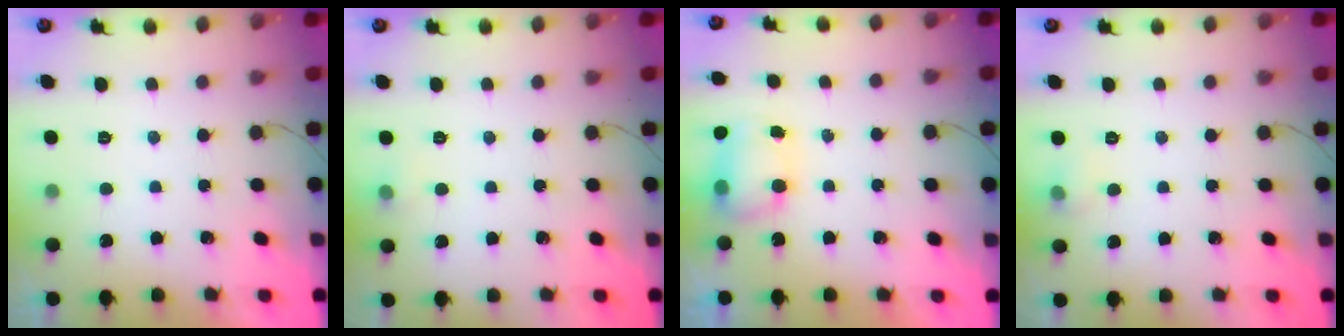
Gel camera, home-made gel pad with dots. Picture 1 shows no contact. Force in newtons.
{"total": 5.1, "press": 4.9, "slide": 1.1}
{"total": 7.2, "press": 7.1, "slide": 0.9}
{"total": 4.2, "press": 4.0, "slide": 1.1}